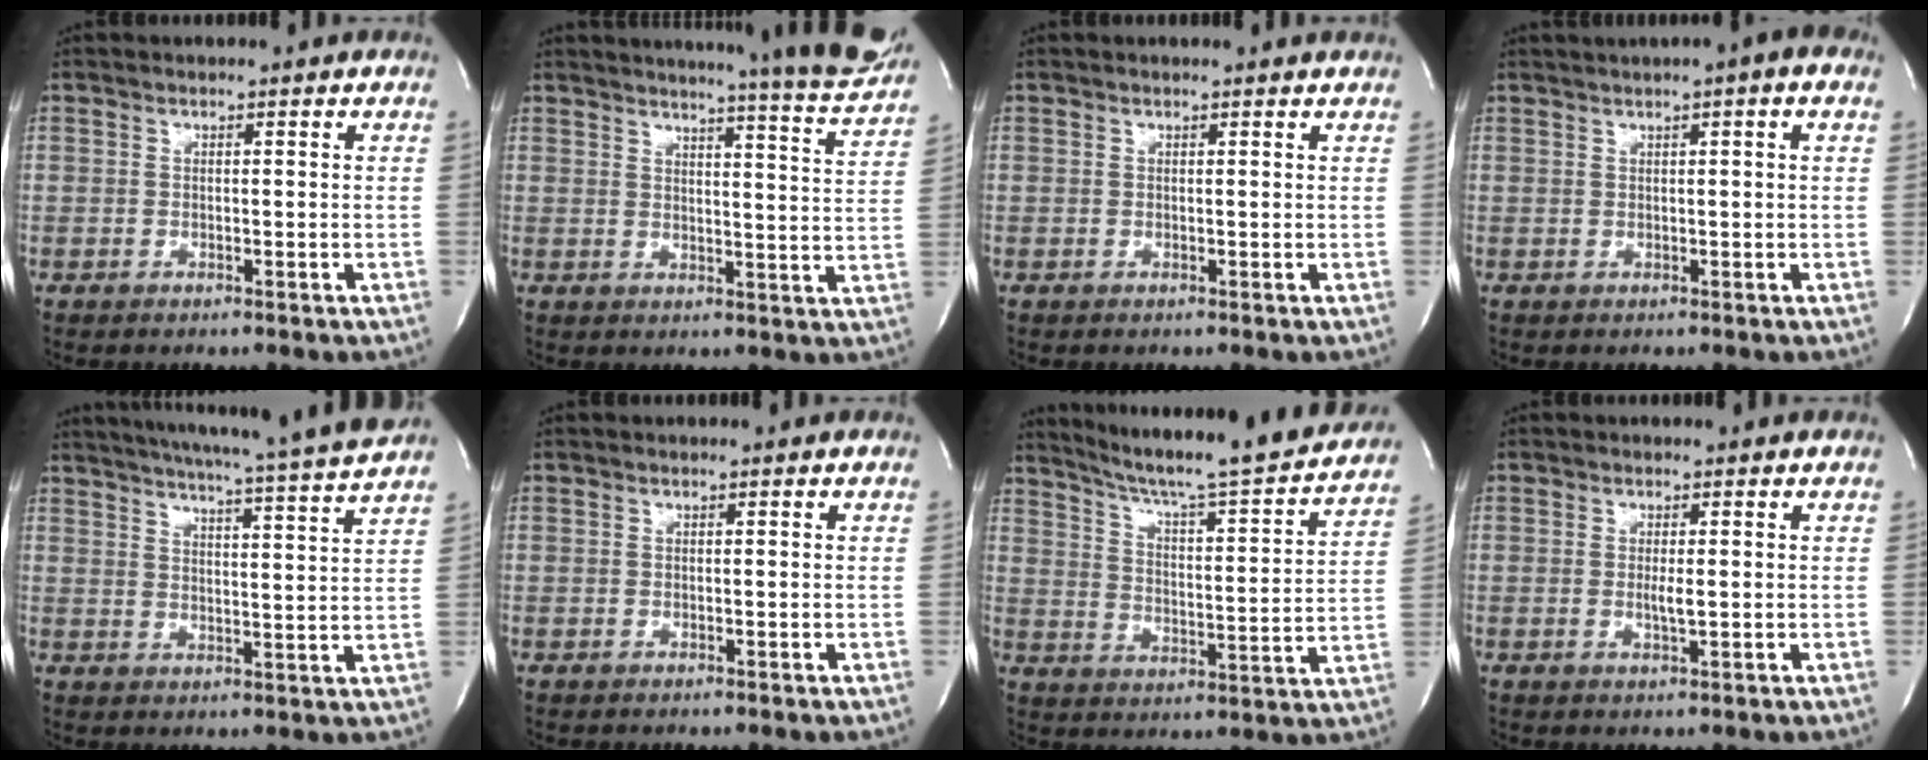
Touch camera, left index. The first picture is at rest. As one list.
[{"total": 18.3, "force": [16.9, -0.3, 7.1], "torque": [-0.102, -0.077, 0.190]}, {"total": 1.7, "force": [1.7, -0.1, 0.3], "torque": [-0.012, 0.001, 0.014]}, {"total": 4.6, "force": [2.4, 0.2, 4.0], "torque": [-0.060, 0.021, 0.033]}, {"total": 18.1, "force": [16.4, -1.9, 7.4], "torque": [-0.130, -0.038, 0.214]}, {"total": 0.0}, {"total": 23.4, "force": [21.1, 0.9, 10.1], "torque": [-0.159, -0.043, 0.284]}, {"total": 1.7, "force": [-0.1, 0.1, 1.7], "torque": [-0.035, -0.005, -0.001]}]